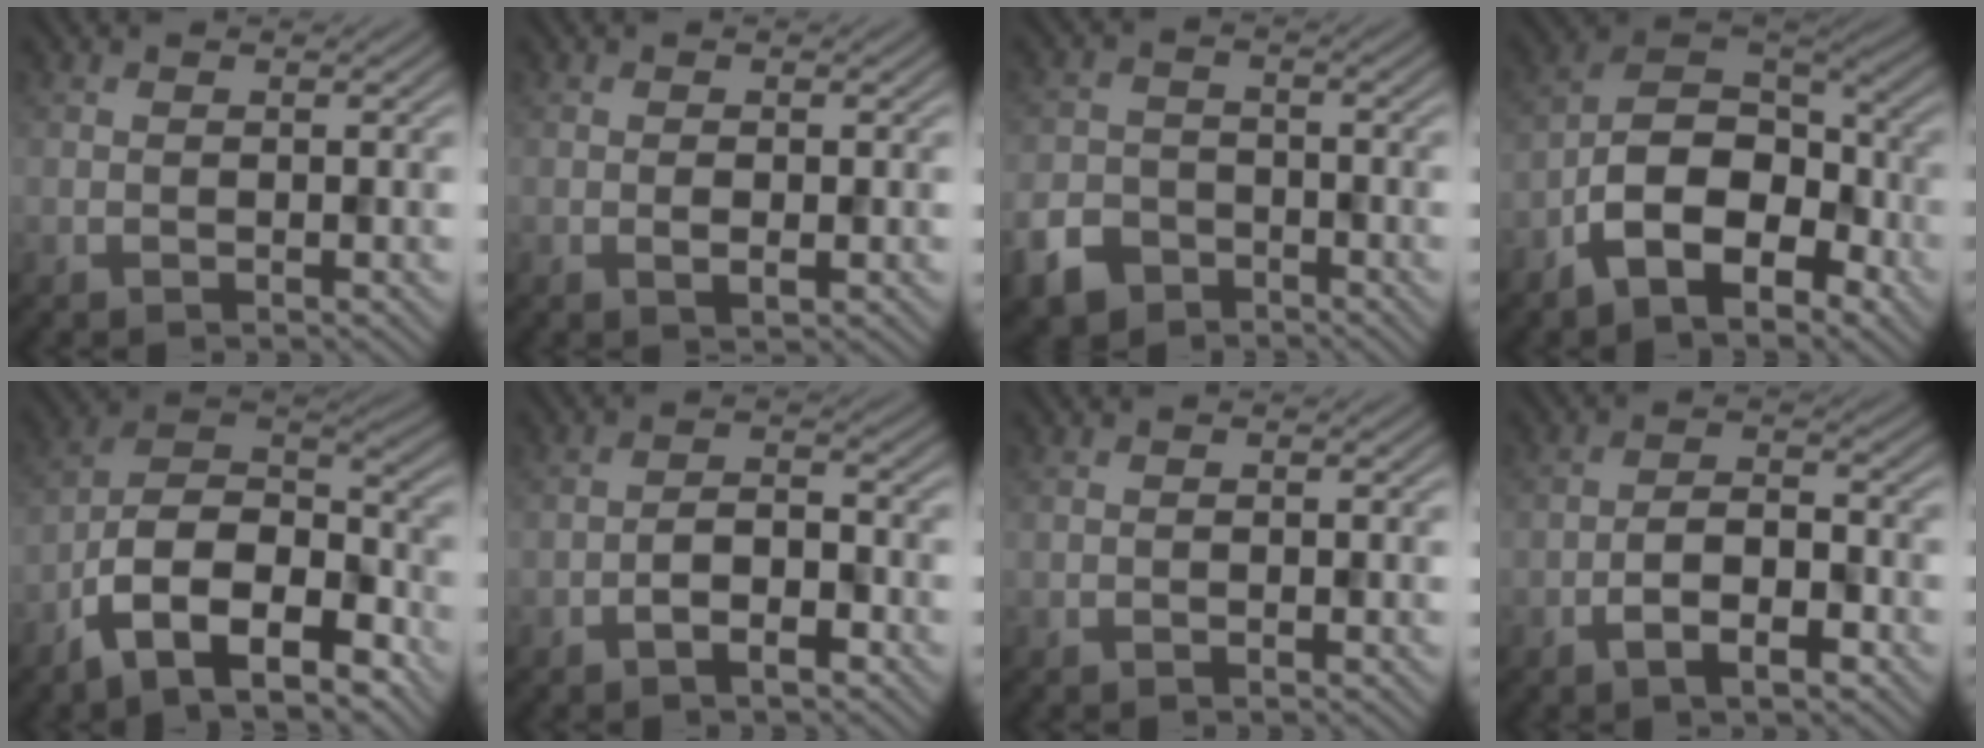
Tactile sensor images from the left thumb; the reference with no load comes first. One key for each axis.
{"total": 1.4, "fx": -0.2, "fy": 0.7, "fz": 1.2, "tx": -0.023, "ty": -0.002, "tz": -0.004}
{"total": 5.6, "fx": -3.8, "fy": 3.5, "fz": 1.9, "tx": -0.048, "ty": -0.006, "tz": -0.081}
{"total": 10.5, "fx": -5.2, "fy": 5.7, "fz": 7.2, "tx": -0.128, "ty": 0.001, "tz": -0.110}
{"total": 13.5, "fx": -8.1, "fy": 6.1, "fz": 8.9, "tx": -0.171, "ty": -0.011, "tz": -0.160}
{"total": 3.8, "fx": -2.2, "fy": 1.6, "fz": 2.7, "tx": -0.044, "ty": 0.008, "tz": -0.045}
{"total": 0.0}
{"total": 5.1, "fx": -2.7, "fy": 2.1, "fz": 3.8, "tx": -0.067, "ty": 0.006, "tz": -0.053}